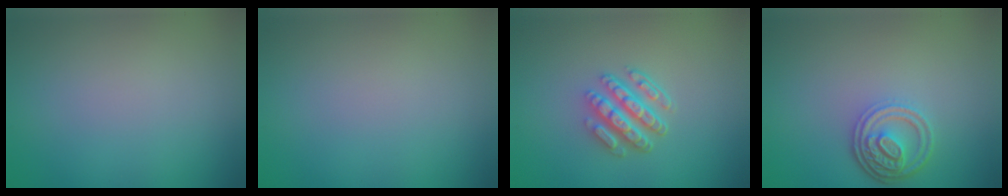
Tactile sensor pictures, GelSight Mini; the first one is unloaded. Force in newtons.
{"total": 0.0}
{"total": 4.6, "press": 3.4, "slide": 3.0}
{"total": 4.1, "press": 3.2, "slide": 2.5}